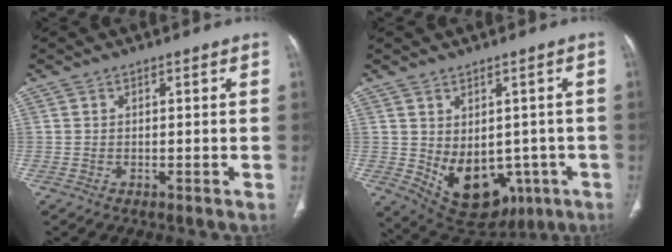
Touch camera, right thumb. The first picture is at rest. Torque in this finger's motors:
{"motor_torque": [-0.40, 0.62, 0.00, 0.07, 0.17]}